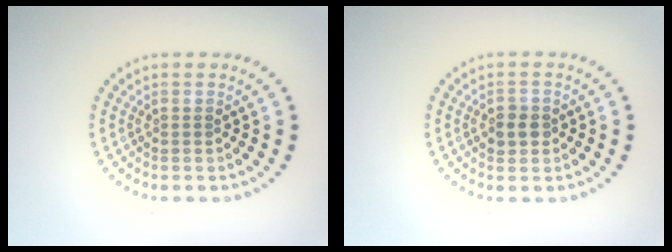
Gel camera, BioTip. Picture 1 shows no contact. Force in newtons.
{"total": 1.8, "press": 1.7, "slide": 0.5}